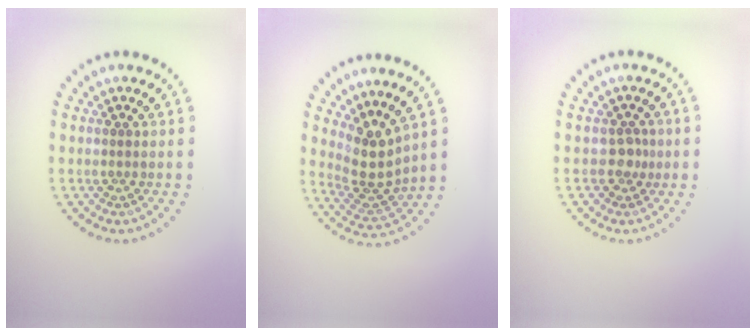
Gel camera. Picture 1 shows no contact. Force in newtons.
{"total": 3.6, "press": 2.8, "slide": 2.4}
{"total": 1.4, "press": 1.1, "slide": 0.9}